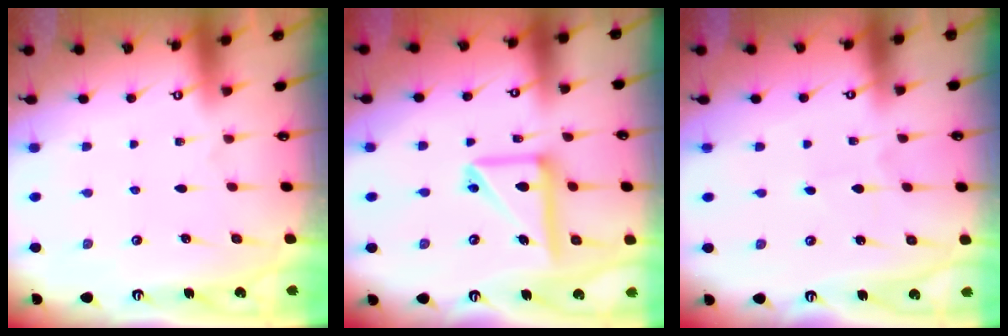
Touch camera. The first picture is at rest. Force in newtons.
{"total": 13.8, "press": 13.6, "slide": 2.1}
{"total": 1.8, "press": 1.8, "slide": 0.2}